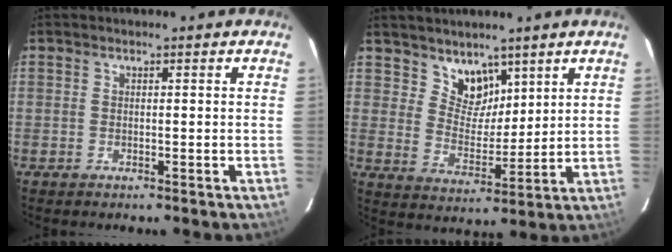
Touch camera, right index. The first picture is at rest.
{"total": 6.9, "force": [5.1, 4.3, 2.1], "torque": [-0.026, -0.001, 0.098]}